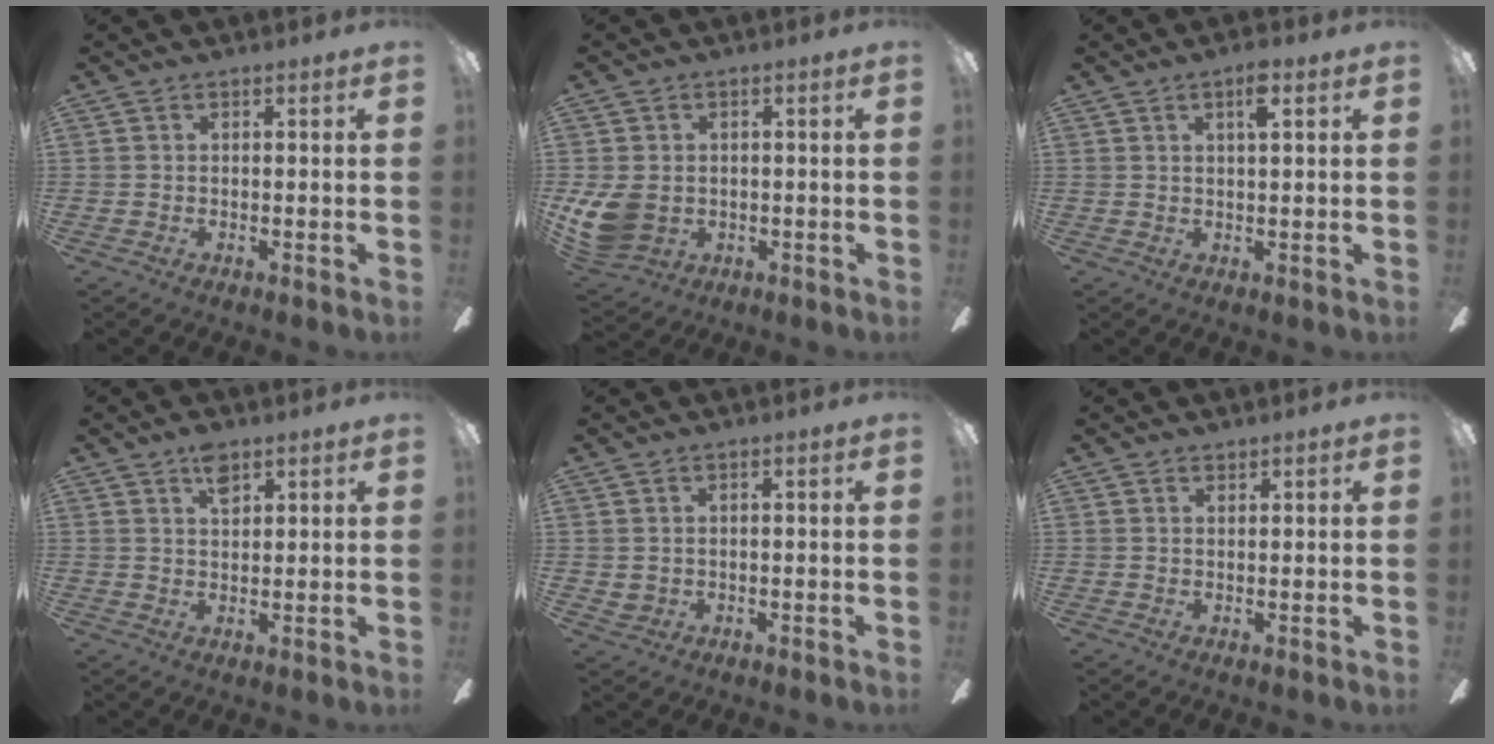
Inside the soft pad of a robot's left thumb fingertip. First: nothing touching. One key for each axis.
{"total": 9.3, "fx": -0.8, "fy": 7.5, "fz": 5.4, "tx": -0.123, "ty": 0.008, "tz": -0.009}
{"total": 3.8, "fx": 2.2, "fy": 0.7, "fz": 3.0, "tx": -0.051, "ty": -0.002, "tz": 0.031}
{"total": 4.4, "fx": 2.8, "fy": 2.2, "fz": 2.7, "tx": -0.044, "ty": -0.002, "tz": 0.047}
{"total": 1.5, "fx": 0.7, "fy": 1.3, "fz": 0.4, "tx": -0.010, "ty": 0.003, "tz": 0.013}
{"total": 0.9, "fx": 0.9, "fy": 0.3, "fz": 0.2, "tx": -0.005, "ty": 0.000, "tz": 0.017}